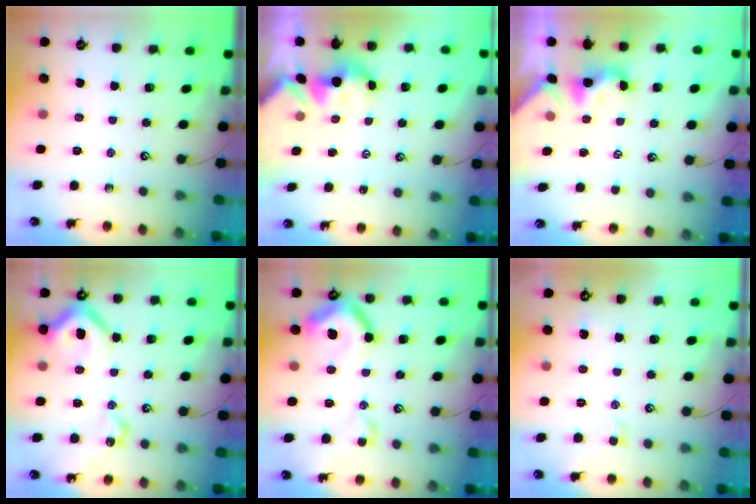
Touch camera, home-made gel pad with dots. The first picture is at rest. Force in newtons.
{"total": 2.4, "press": 2.4, "slide": 0.3}
{"total": 2.0, "press": 1.9, "slide": 0.5}
{"total": 16.0, "press": 15.9, "slide": 1.6}
{"total": 12.6, "press": 12.5, "slide": 1.7}
{"total": 0.7, "press": 0.4, "slide": 0.6}